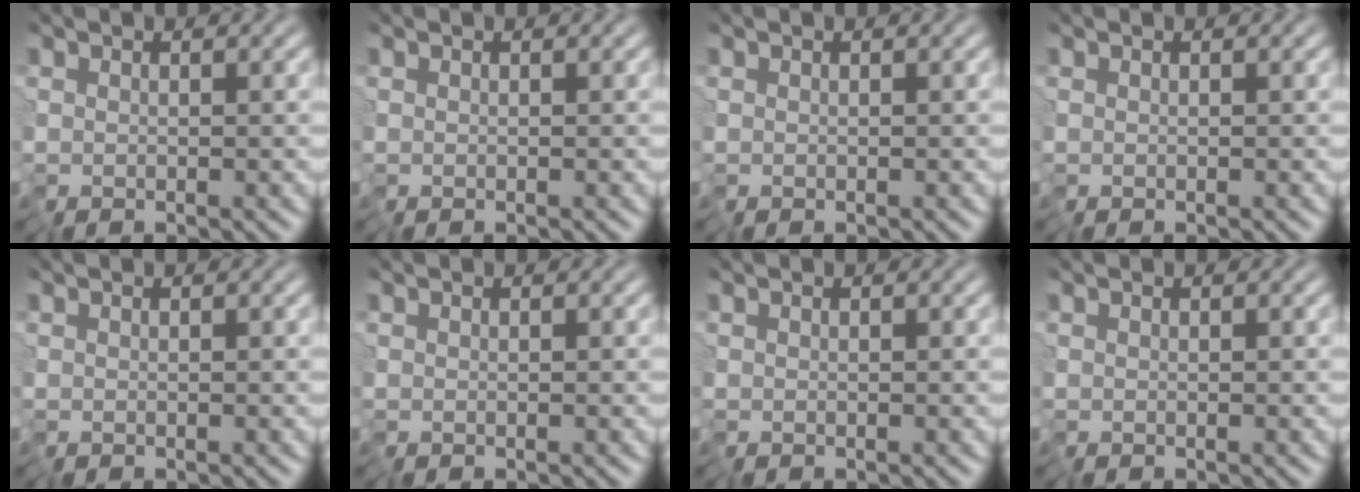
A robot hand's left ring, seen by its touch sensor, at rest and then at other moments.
{"total": 0.0}
{"total": 0.0}
{"total": 0.0}
{"total": 0.0}
{"total": 0.0}
{"total": 0.0}
{"total": 0.0}